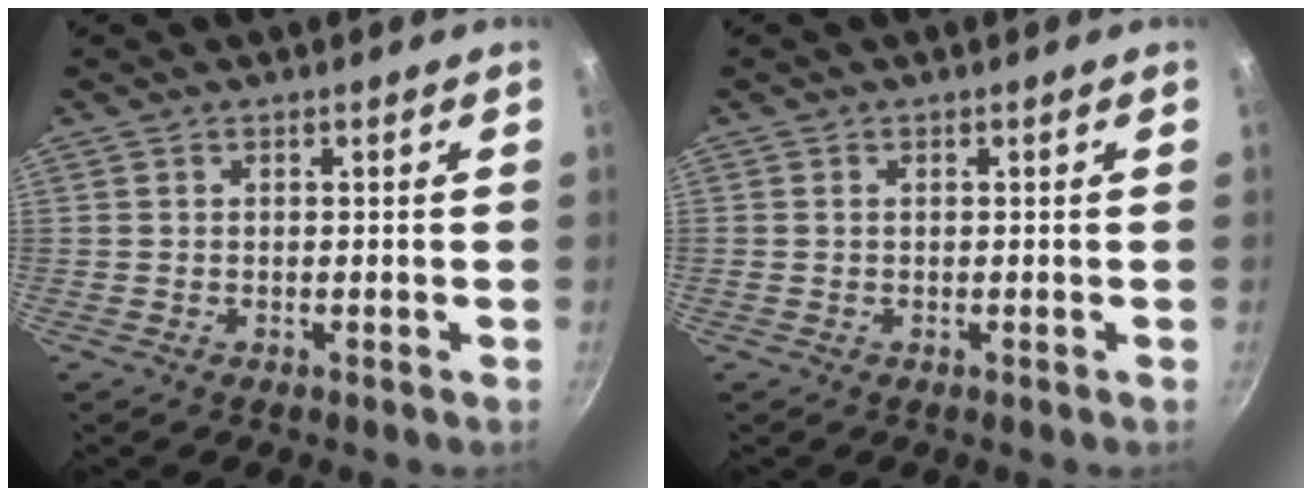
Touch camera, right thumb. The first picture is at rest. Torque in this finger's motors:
{"motor_torque": [-0.18, -0.52, -0.38, 0.16, 0.05]}